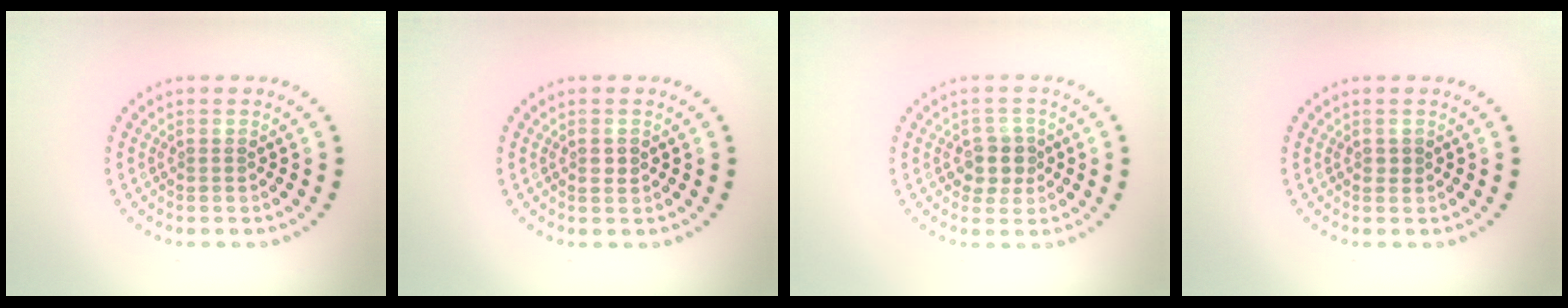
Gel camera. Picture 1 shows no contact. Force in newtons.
{"total": 1.0, "press": 1.0, "slide": 0.2}
{"total": 2.5, "press": 2.3, "slide": 1.0}
{"total": 0.7, "press": 0.6, "slide": 0.2}